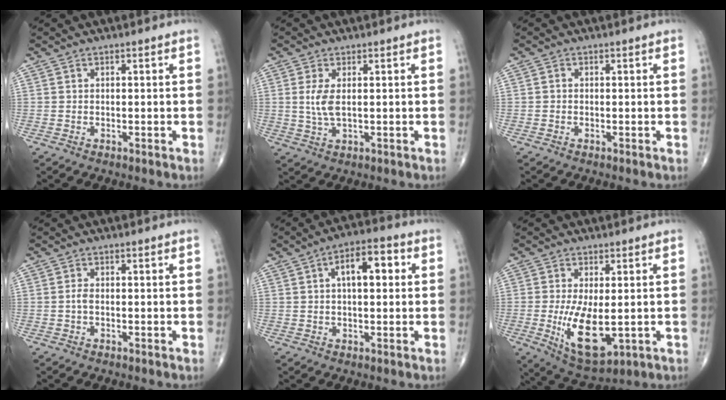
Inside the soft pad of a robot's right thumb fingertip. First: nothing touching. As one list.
[{"total": 4.1, "force": [0.6, 1.6, 3.8], "torque": [-0.091, -0.006, 0.017]}, {"total": 0.5, "force": [-0.1, 0.5, 0.2], "torque": [-0.002, 0.001, -0.006]}, {"total": 1.1, "force": [-0.2, 0.5, 0.9], "torque": [-0.021, 0.000, -0.006]}, {"total": 8.3, "force": [1.9, 3.8, 7.1], "torque": [-0.093, 0.018, 0.020]}, {"total": 11.1, "force": [-1.5, 4.8, 9.9], "torque": [-0.174, -0.028, -0.011]}]